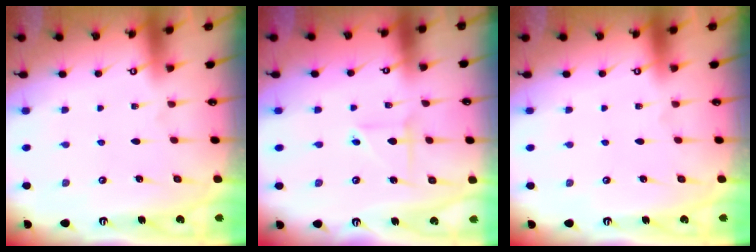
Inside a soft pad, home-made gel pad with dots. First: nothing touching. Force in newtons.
{"total": 2.9, "press": 2.9, "slide": 0.2}
{"total": 0.0}